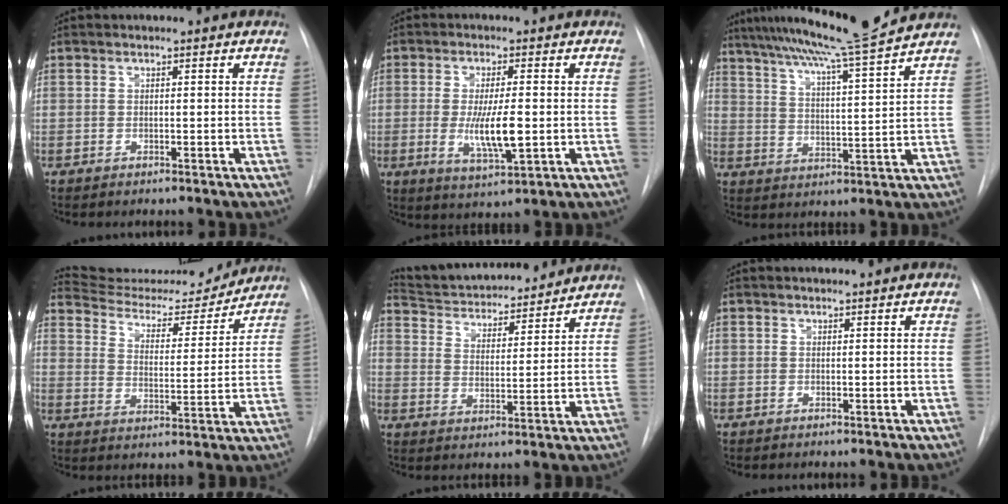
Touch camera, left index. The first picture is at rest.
{"total": 7.4, "force": [-0.7, 1.4, 7.3], "torque": [-0.138, -0.018, -0.010]}
{"total": 15.7, "force": [13.6, -1.7, 7.6], "torque": [-0.129, -0.010, 0.202]}
{"total": 15.8, "force": [15.4, 2.0, 2.8], "torque": [-0.040, -0.020, 0.222]}
{"total": 17.6, "force": [16.5, 3.3, 5.0], "torque": [-0.078, 0.012, 0.249]}
{"total": 1.1, "force": [1.0, -0.1, 0.2], "torque": [-0.005, 0.005, 0.017]}